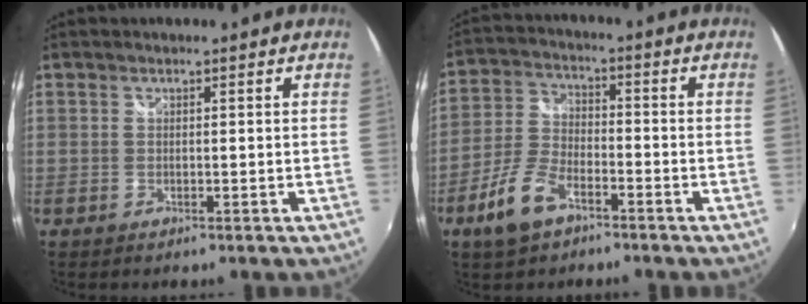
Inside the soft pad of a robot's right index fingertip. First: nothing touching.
{"total": 9.2, "force": [-5.6, 4.4, 5.9], "torque": [-0.133, 0.003, -0.106]}